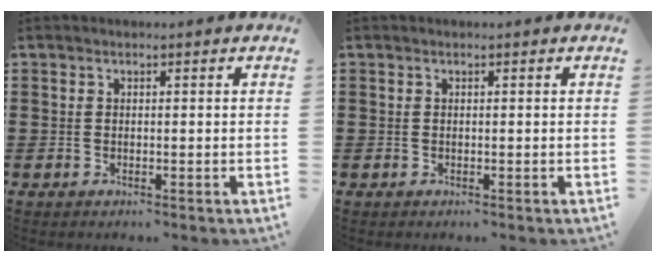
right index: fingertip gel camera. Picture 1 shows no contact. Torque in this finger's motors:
{"motor_torque": [0.00, 0.00, 0.00, 0.00]}